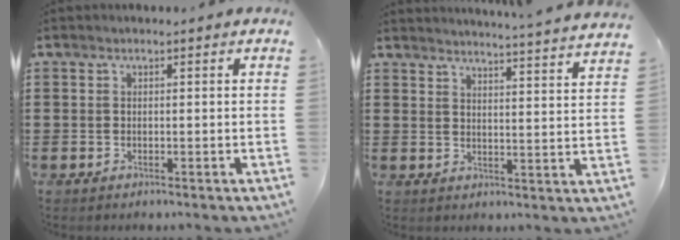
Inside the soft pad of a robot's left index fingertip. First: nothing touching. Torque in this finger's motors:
{"motor_torque": [0.56, -0.19, 0.22, 0.05]}